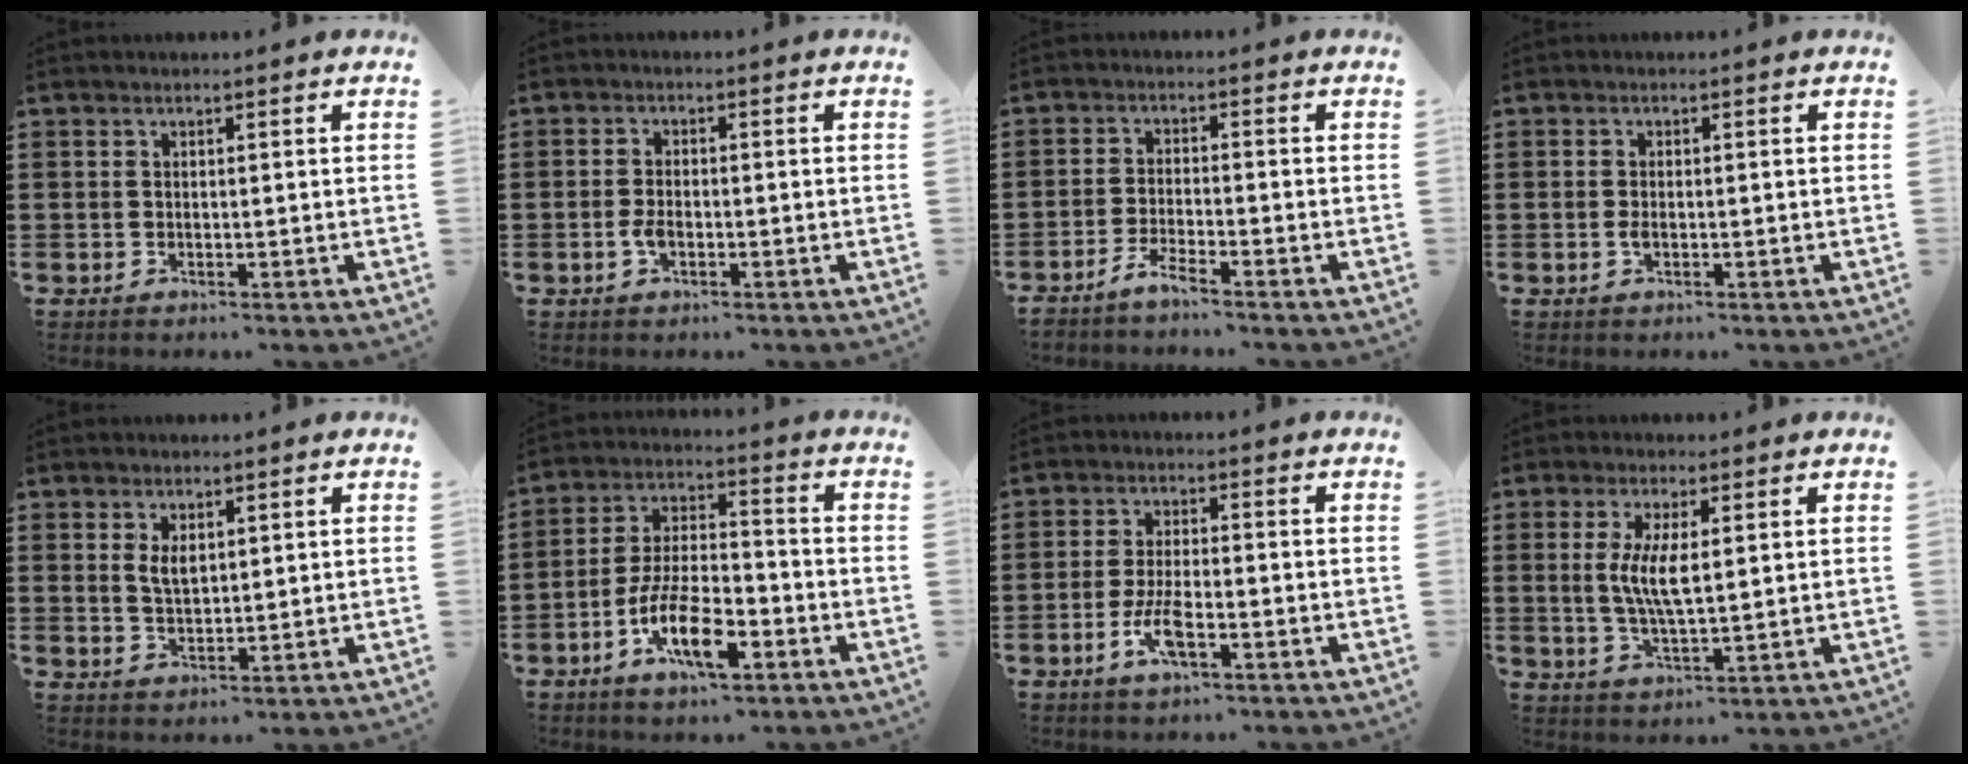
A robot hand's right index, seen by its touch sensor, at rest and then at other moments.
{"total": 2.4, "force": [-0.8, 1.4, 1.8], "torque": [-0.042, -0.002, -0.017]}
{"total": 2.7, "force": [-2.5, -0.3, 1.0], "torque": [-0.033, -0.002, -0.052]}
{"total": 1.1, "force": [-0.4, 0.7, 0.8], "torque": [-0.018, -0.002, -0.006]}
{"total": 3.0, "force": [1.2, 1.5, 2.3], "torque": [-0.041, 0.001, 0.020]}
{"total": 10.6, "force": [-5.0, 4.1, 8.4], "torque": [-0.180, 0.002, -0.093]}
{"total": 5.5, "force": [-2.3, 1.7, 4.7], "torque": [-0.104, -0.005, -0.047]}
{"total": 5.9, "force": [0.8, 1.8, 5.5], "torque": [-0.116, 0.002, 0.011]}